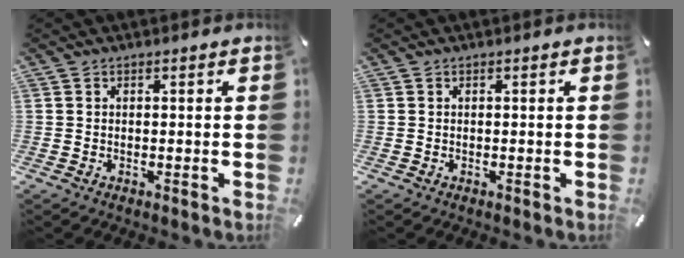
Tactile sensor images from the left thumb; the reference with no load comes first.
{"total": 0.0}